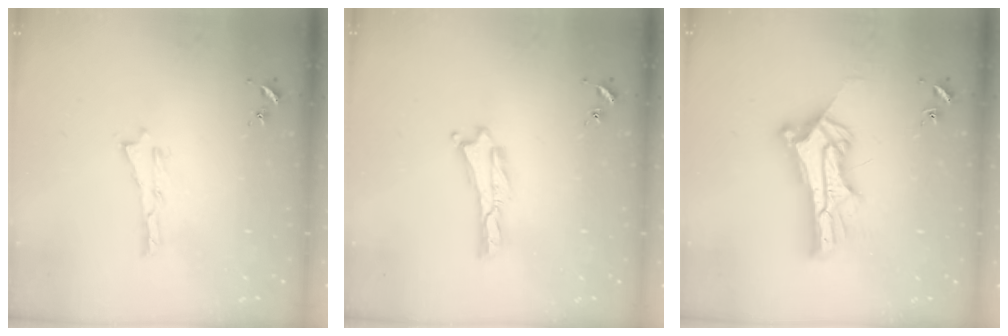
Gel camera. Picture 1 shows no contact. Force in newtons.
{"total": 0.0}
{"total": 10.9, "press": 10.9, "slide": 0.8}